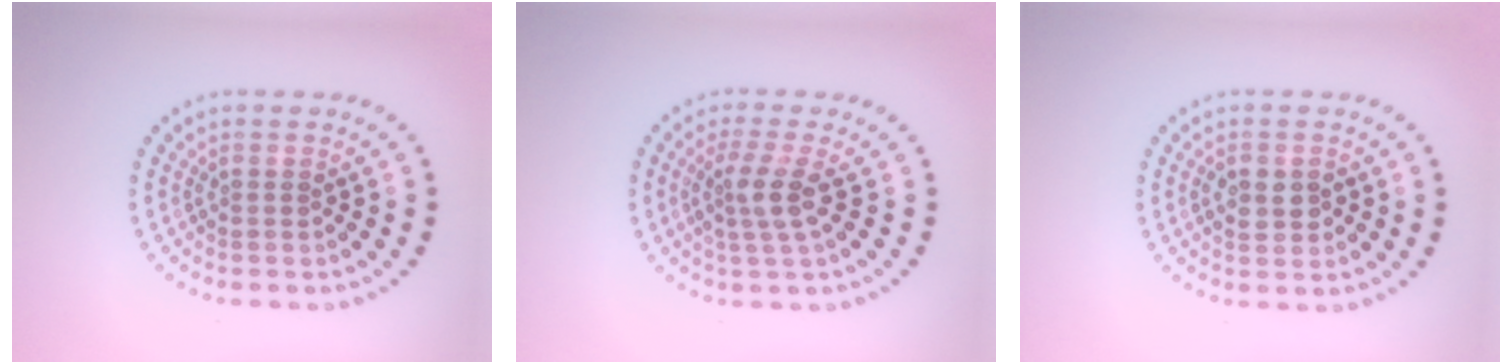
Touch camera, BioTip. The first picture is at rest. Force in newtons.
{"total": 2.7, "press": 2.2, "slide": 1.6}
{"total": 2.2, "press": 2.2, "slide": 0.1}